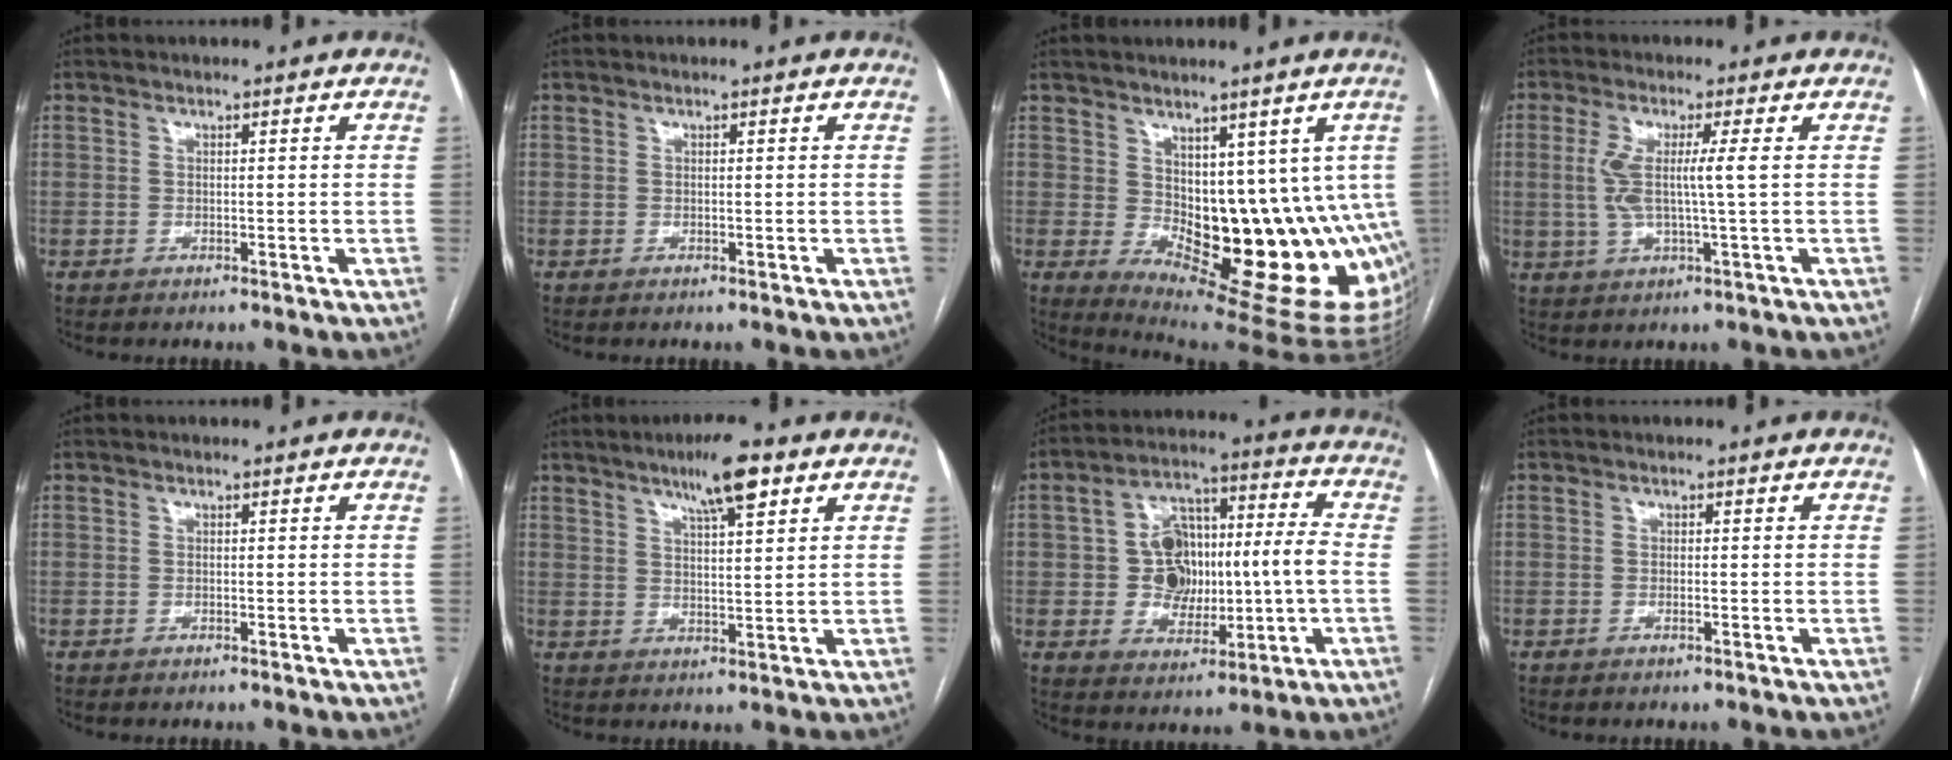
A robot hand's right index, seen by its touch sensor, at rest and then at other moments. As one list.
[{"total": 0.0}, {"total": 17.4, "force": [0.3, 7.3, 15.8], "torque": [-0.158, -0.005, 0.025]}, {"total": 6.2, "force": [0.6, -0.1, 6.2], "torque": [-0.130, 0.000, 0.012]}, {"total": 0.0}, {"total": 7.0, "force": [4.3, 0.9, 5.4], "torque": [-0.094, 0.006, 0.070]}, {"total": 13.1, "force": [-1.0, 6.5, 11.4], "torque": [-0.193, 0.041, -0.001]}, {"total": 0.6, "force": [-0.3, 0.0, 0.5], "torque": [-0.012, -0.001, -0.005]}]